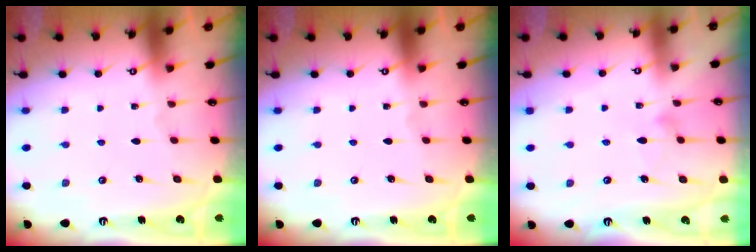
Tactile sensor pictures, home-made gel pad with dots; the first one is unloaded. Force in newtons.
{"total": 0.0}
{"total": 7.7, "press": 7.7, "slide": 0.4}